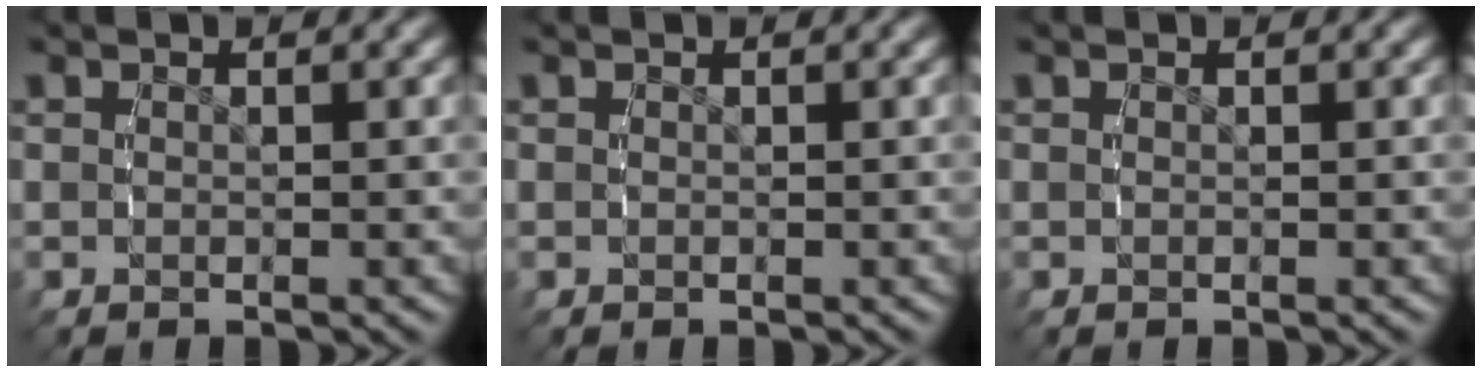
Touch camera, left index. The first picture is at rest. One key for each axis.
{"total": 0.0}
{"total": 0.0}